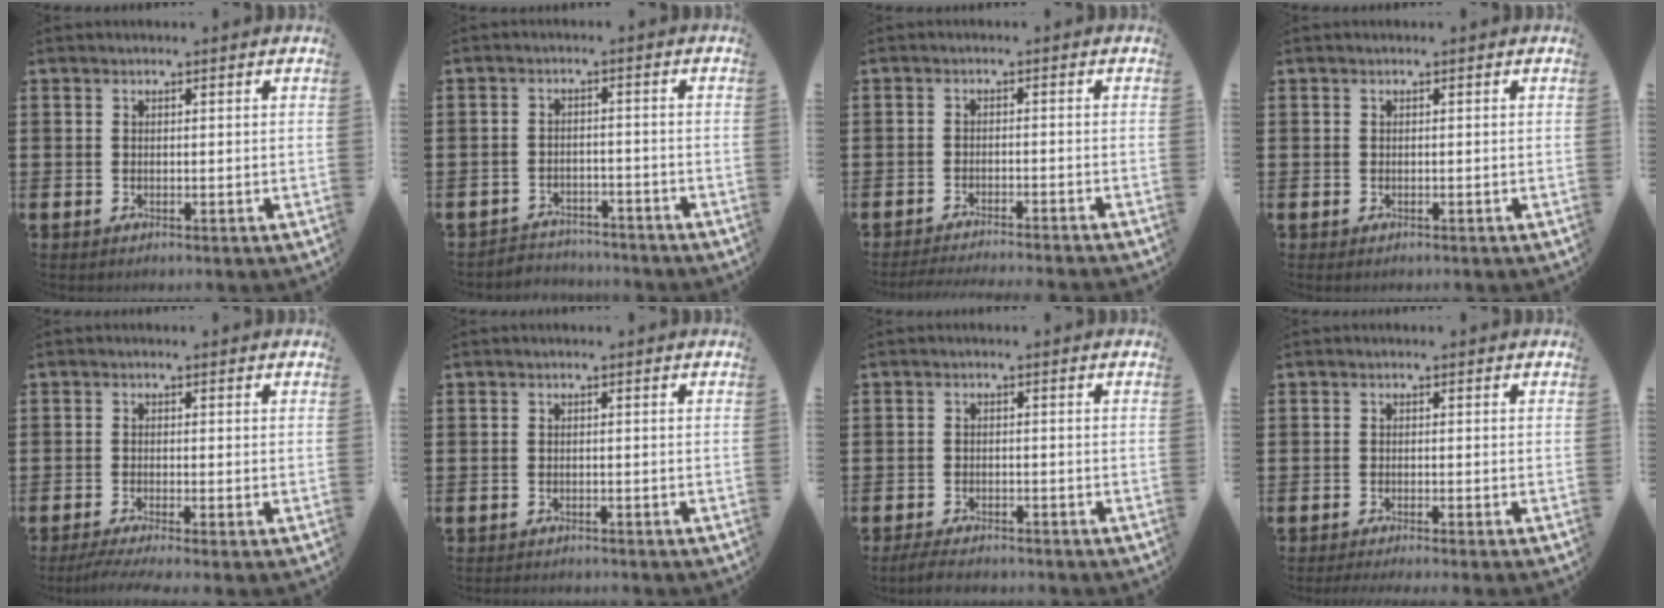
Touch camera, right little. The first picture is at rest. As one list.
[{"total": 2.5, "force": [-2.4, 0.4, -0.3], "torque": [-0.004, 0.003, -0.054]}, {"total": 2.1, "force": [-2.0, -0.3, 0.4], "torque": [-0.006, 0.003, -0.041]}, {"total": 0.0}, {"total": 1.8, "force": [-1.2, 0.1, 1.4], "torque": [-0.023, 0.000, -0.021]}, {"total": 0.8, "force": [-0.8, 0.0, -0.1], "torque": [-0.001, 0.000, -0.017]}, {"total": 2.1, "force": [-2.0, 0.2, 0.5], "torque": [-0.010, 0.006, -0.042]}, {"total": 1.0, "force": [-0.9, -0.2, 0.4], "torque": [-0.005, -0.001, -0.017]}]